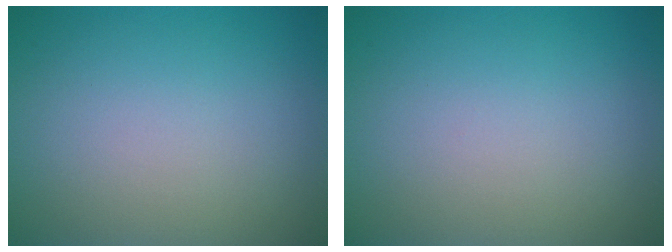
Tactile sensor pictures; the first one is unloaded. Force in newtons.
{"total": 0.0}